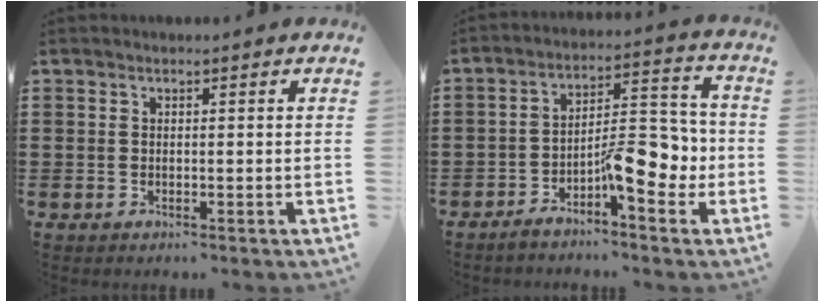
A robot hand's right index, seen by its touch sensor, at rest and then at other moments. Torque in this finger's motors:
{"motor_torque": [1.15, -0.01, 0.63, 0.11]}